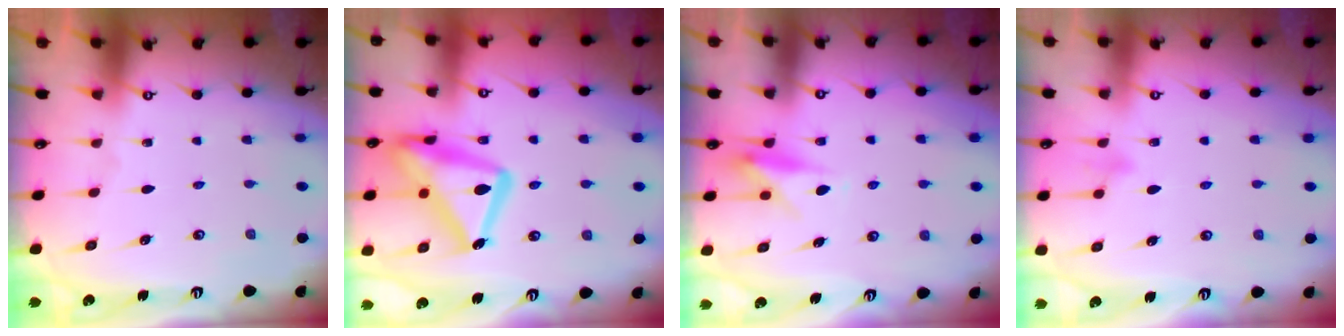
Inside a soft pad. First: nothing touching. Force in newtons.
{"total": 22.2, "press": 22.2, "slide": 1.5}
{"total": 9.5, "press": 9.5, "slide": 0.4}
{"total": 8.2, "press": 8.1, "slide": 0.6}